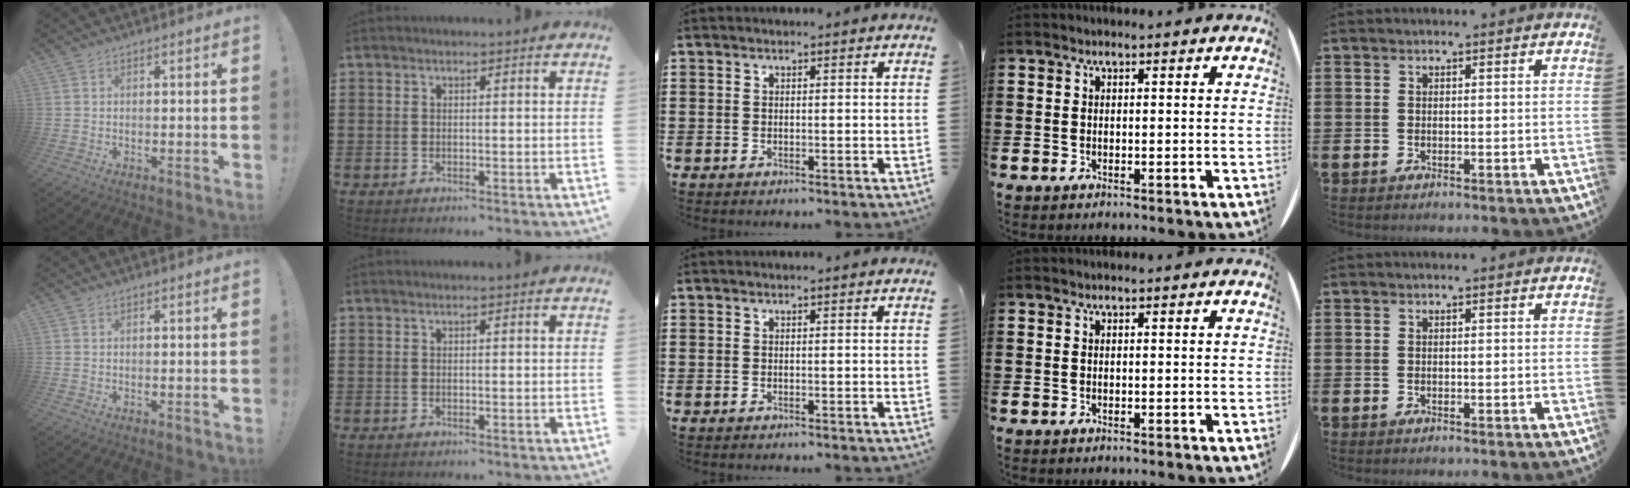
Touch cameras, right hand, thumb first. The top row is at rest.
{}